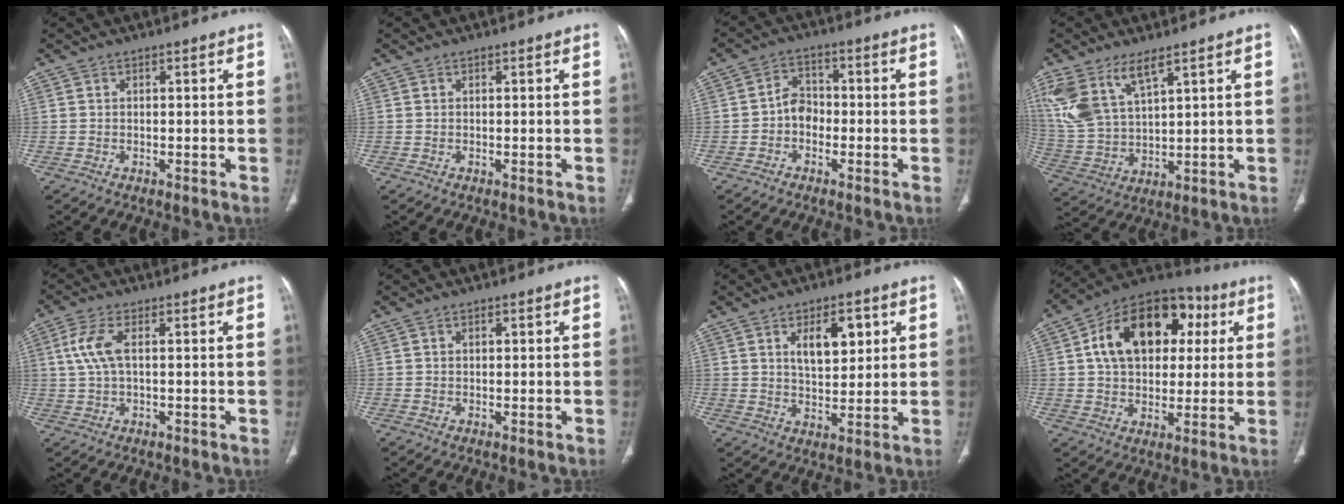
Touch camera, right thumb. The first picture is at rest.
{"total": 0.0}
{"total": 4.3, "force": [-1.3, 3.4, 2.2], "torque": [-0.014, 0.017, -0.035]}
{"total": 12.2, "force": [7.3, 5.1, 8.4], "torque": [-0.181, -0.020, 0.164]}
{"total": 5.7, "force": [1.2, 2.2, 5.1], "torque": [-0.135, 0.011, 0.024]}
{"total": 0.8, "force": [0.3, 0.5, 0.5], "torque": [-0.007, 0.000, 0.004]}
{"total": 8.9, "force": [3.4, 4.5, 6.9], "torque": [-0.086, -0.015, 0.058]}
{"total": 20.6, "force": [5.2, 13.8, 14.5], "torque": [-0.201, 0.019, 0.074]}